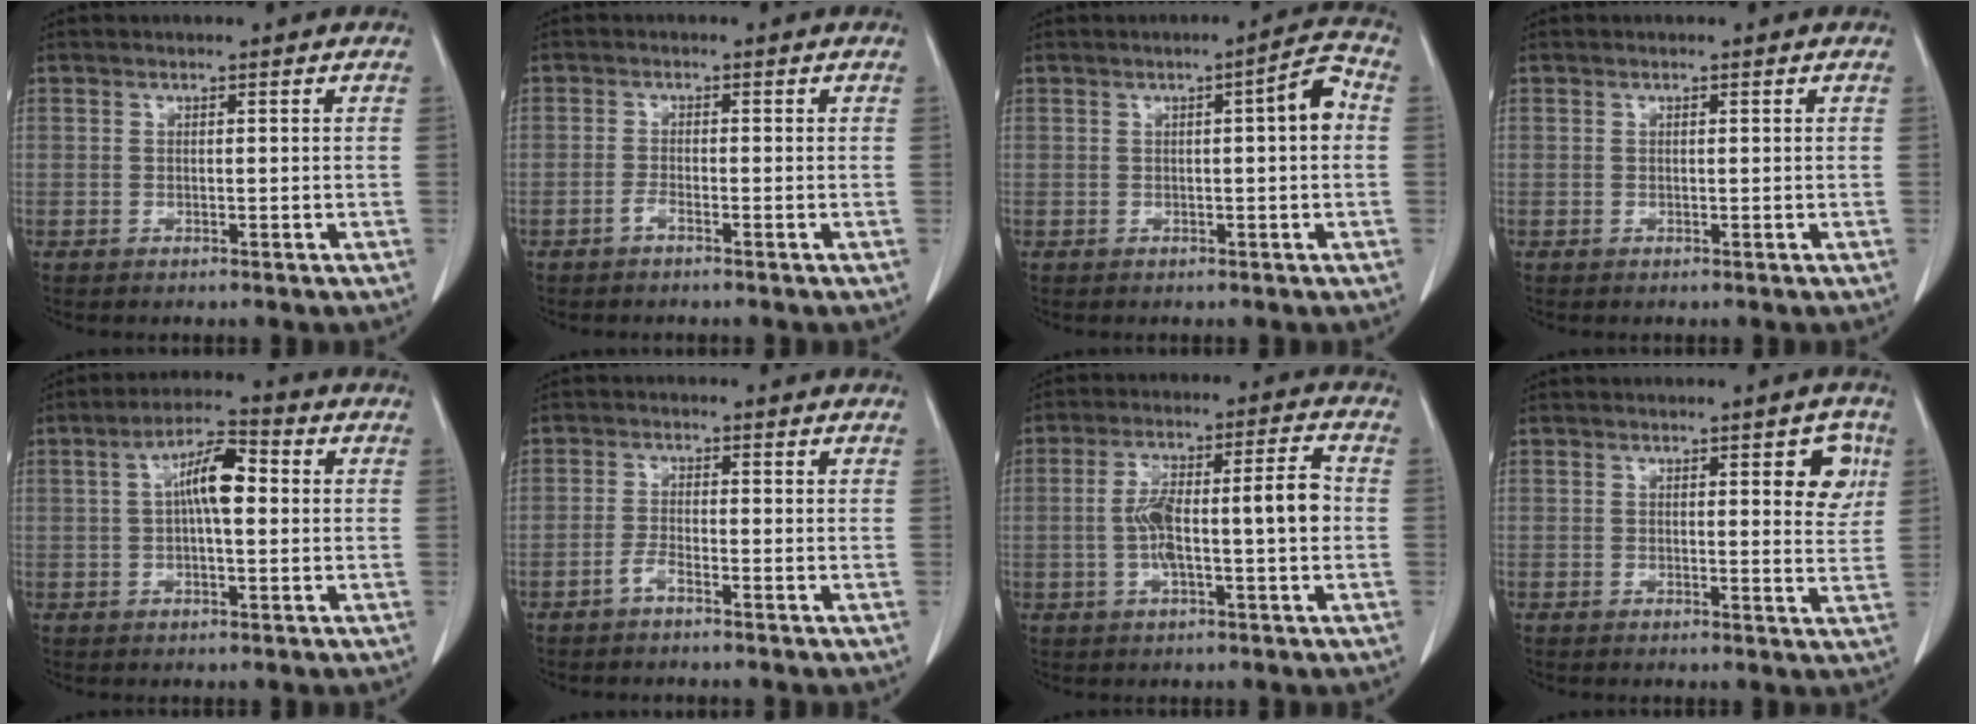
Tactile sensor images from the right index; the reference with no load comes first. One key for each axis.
{"total": 1.2, "fx": -0.9, "fy": 0.0, "fz": 0.8, "tx": -0.016, "ty": 0.002, "tz": -0.020}
{"total": 4.7, "fx": 0.4, "fy": 0.5, "fz": 4.6, "tx": -0.060, "ty": 0.012, "tz": 0.002}
{"total": 0.0}
{"total": 7.3, "fx": 0.9, "fy": 2.0, "fz": 7.0, "tx": -0.130, "ty": 0.022, "tz": 0.011}
{"total": 1.9, "fx": -1.5, "fy": 0.1, "fz": 1.3, "tx": -0.027, "ty": 0.001, "tz": -0.031}
{"total": 10.8, "fx": -0.9, "fy": 1.8, "fz": 10.6, "tx": -0.186, "ty": 0.030, "tz": -0.015}
{"total": 4.8, "fx": 1.9, "fy": 1.5, "fz": 4.1, "tx": -0.038, "ty": -0.003, "tz": 0.018}